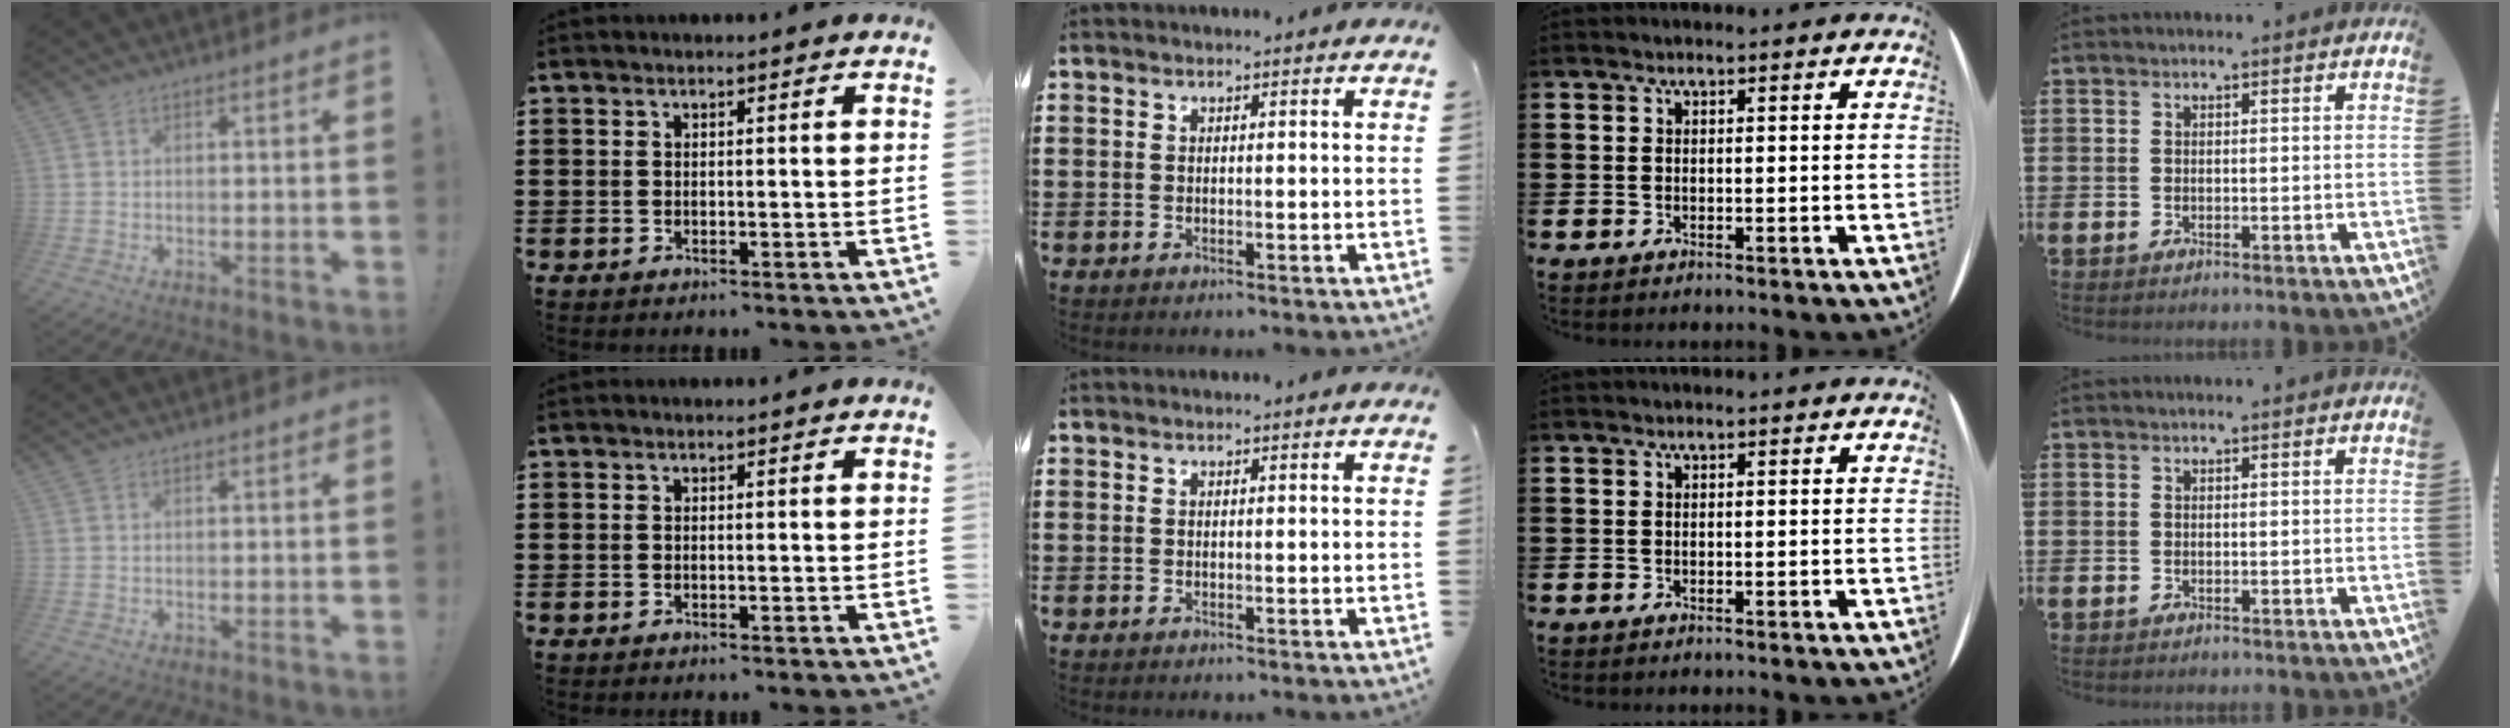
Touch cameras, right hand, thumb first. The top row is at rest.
{}